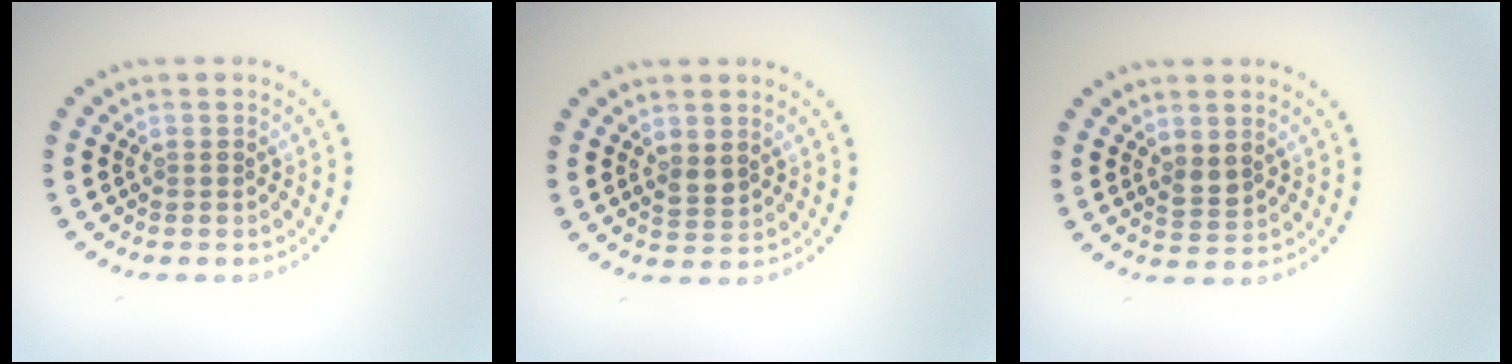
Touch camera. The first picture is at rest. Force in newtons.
{"total": 1.5, "press": 1.4, "slide": 0.5}
{"total": 1.4, "press": 1.3, "slide": 0.5}